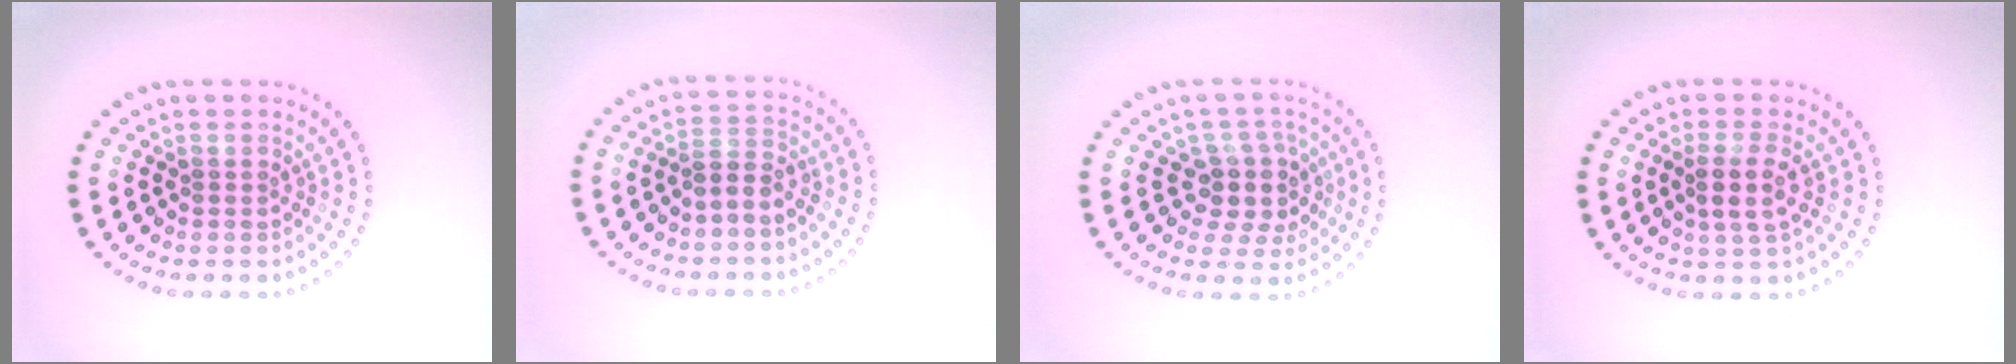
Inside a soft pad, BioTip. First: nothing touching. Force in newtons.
{"total": 1.9, "press": 1.6, "slide": 1.0}
{"total": 3.5, "press": 2.9, "slide": 2.0}
{"total": 2.5, "press": 2.2, "slide": 1.2}